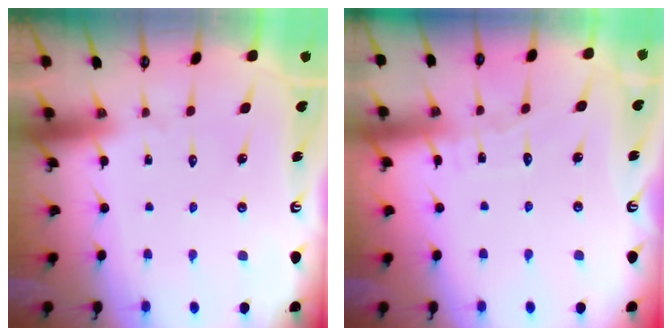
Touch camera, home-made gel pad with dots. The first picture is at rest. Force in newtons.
{"total": 5.0, "press": 5.0, "slide": 0.2}